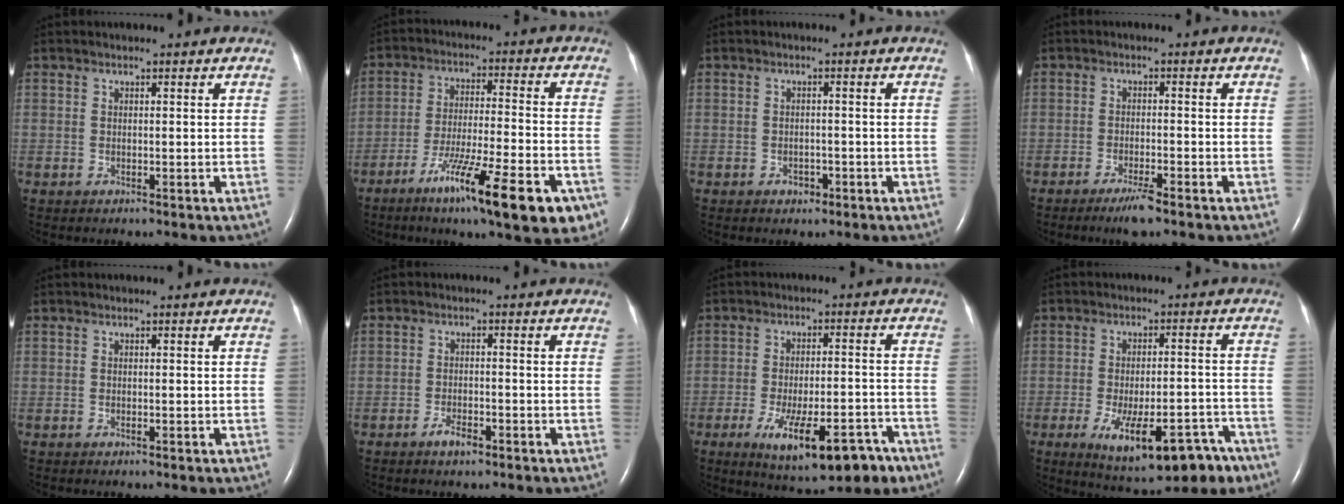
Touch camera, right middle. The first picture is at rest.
{"total": 17.4, "force": [-9.8, 2.0, 14.2], "torque": [-0.182, -0.024, -0.151]}
{"total": 1.7, "force": [-1.0, 1.1, 0.8], "torque": [-0.011, 0.003, -0.010]}
{"total": 3.7, "force": [-2.7, 0.1, 2.5], "torque": [-0.054, -0.008, -0.050]}
{"total": 0.0}
{"total": 2.7, "force": [-1.9, 0.9, 1.8], "torque": [-0.038, 0.000, -0.034]}
{"total": 13.3, "force": [-7.5, 3.8, 10.3], "torque": [-0.155, -0.004, -0.105]}
{"total": 14.3, "force": [-8.3, 4.7, 10.7], "torque": [-0.141, 0.005, -0.111]}